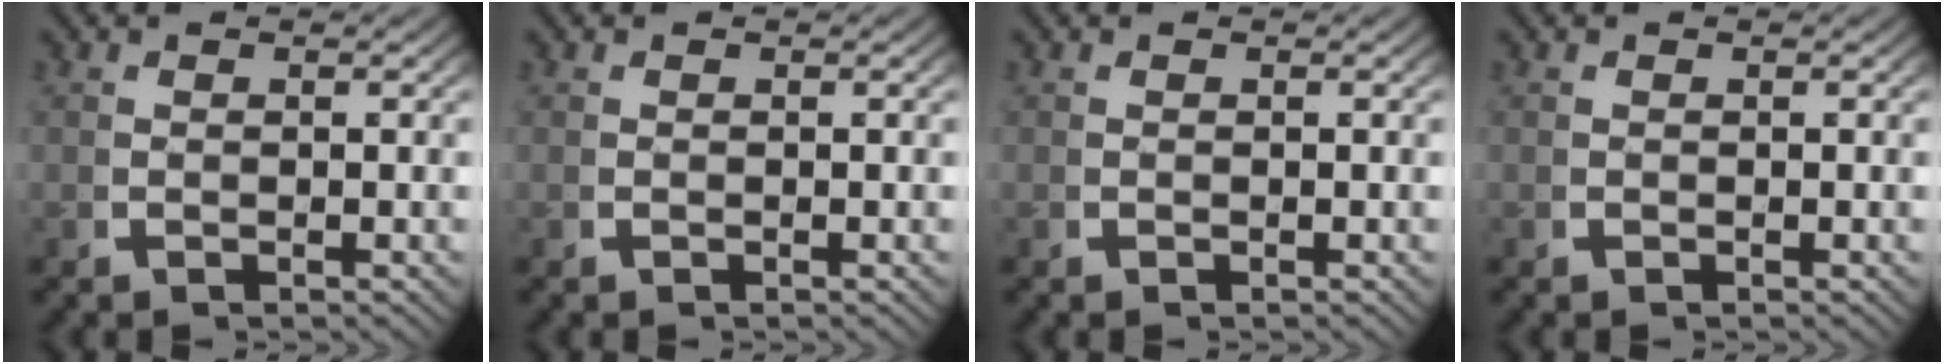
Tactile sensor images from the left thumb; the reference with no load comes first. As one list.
[{"total": 0.0}, {"total": 0.0}, {"total": 0.0}]